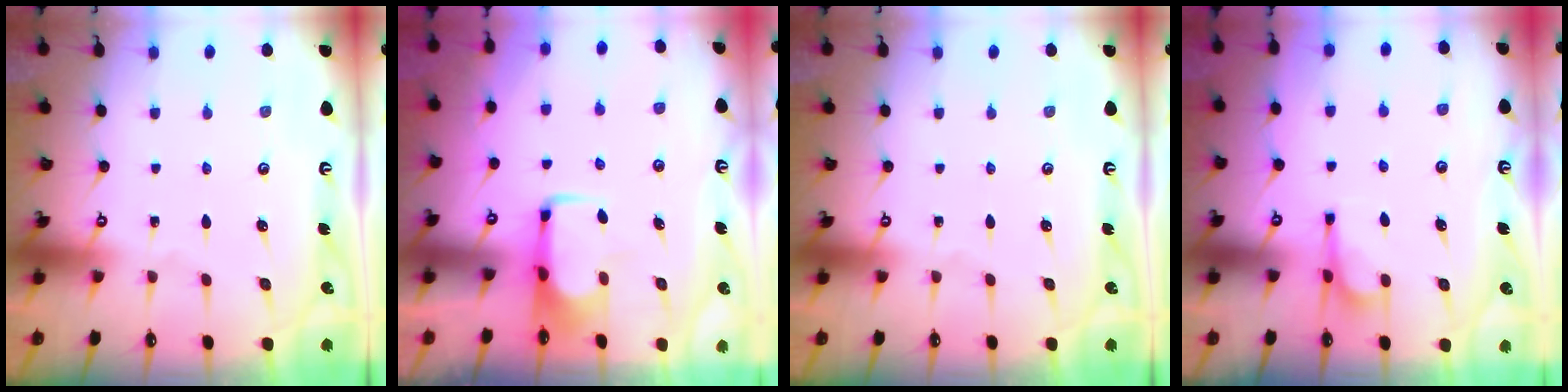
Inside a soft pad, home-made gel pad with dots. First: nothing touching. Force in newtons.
{"total": 2.1, "press": 2.1, "slide": 0.4}
{"total": 0.0}
{"total": 3.6, "press": 3.5, "slide": 0.6}